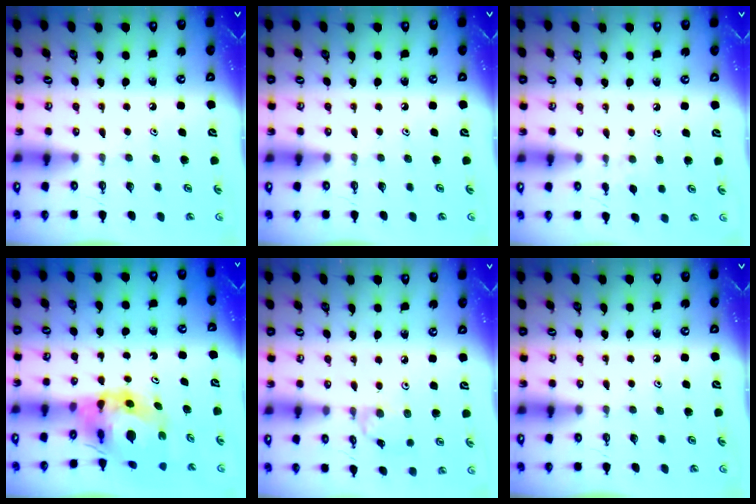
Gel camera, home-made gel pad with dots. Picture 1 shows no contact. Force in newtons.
{"total": 0.0}
{"total": 2.8, "press": 2.7, "slide": 0.5}
{"total": 9.2, "press": 9.1, "slide": 1.1}
{"total": 1.1, "press": 1.1, "slide": 0.3}
{"total": 0.0}